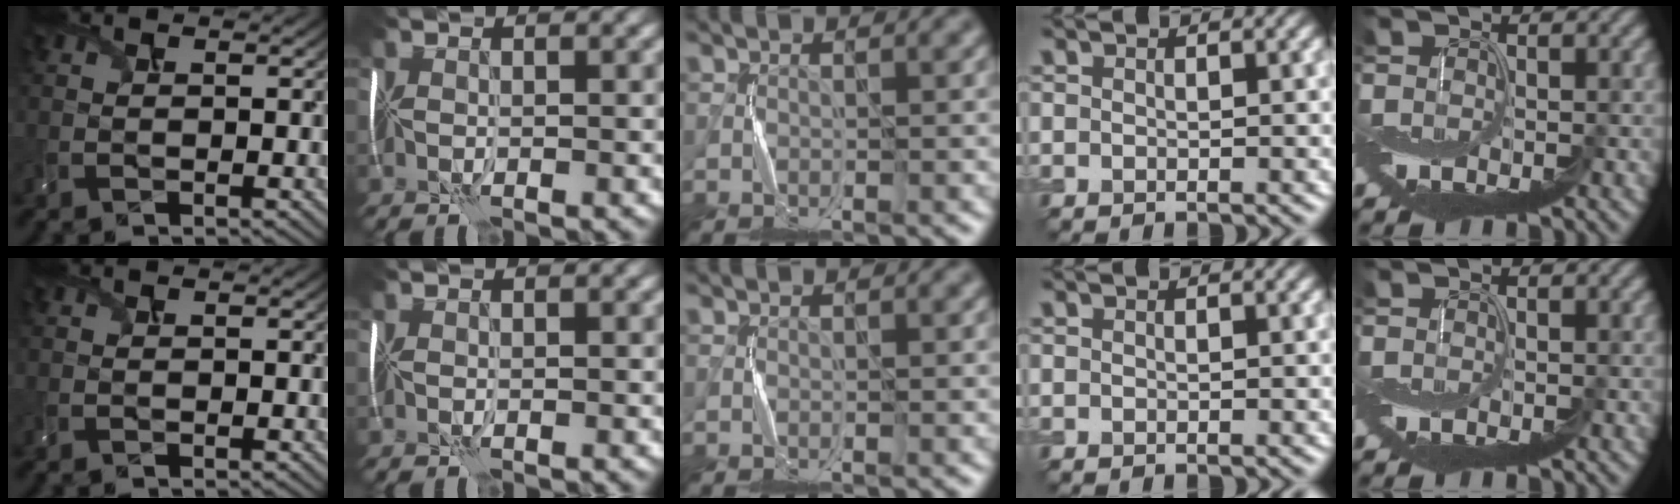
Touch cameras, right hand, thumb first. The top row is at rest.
{}